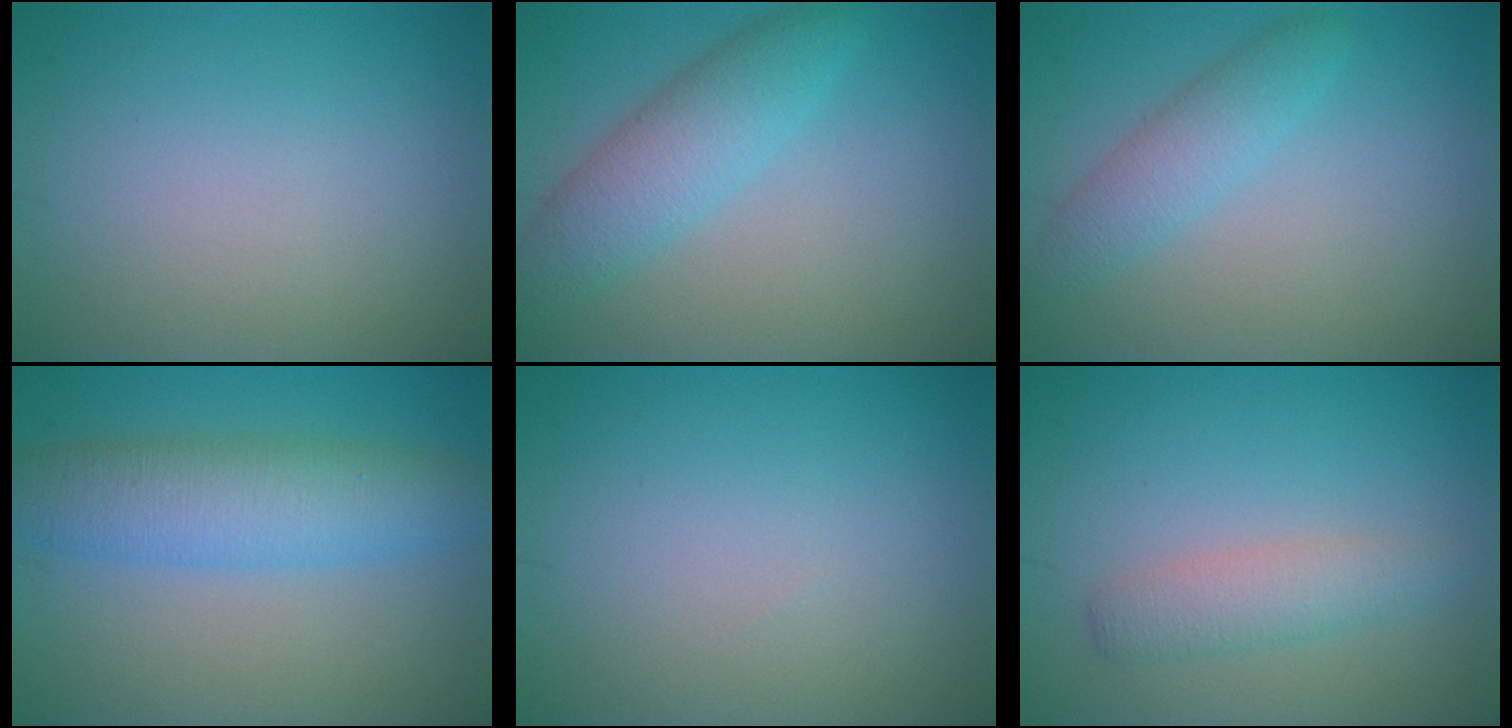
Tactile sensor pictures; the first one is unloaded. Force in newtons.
{"total": 4.5, "press": 4.5, "slide": 0.2}
{"total": 2.8, "press": 2.8, "slide": 0.1}
{"total": 4.5, "press": 4.5, "slide": 0.1}
{"total": 0.0}
{"total": 2.6, "press": 2.6, "slide": 0.0}